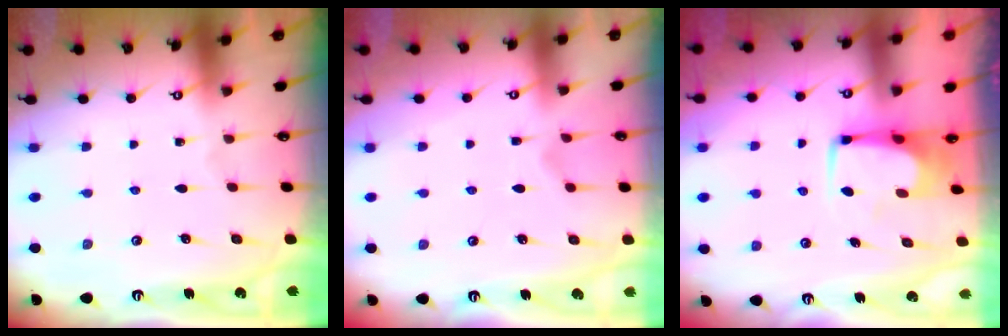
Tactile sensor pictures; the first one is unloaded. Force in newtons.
{"total": 1.3, "press": 0.7, "slide": 1.1}
{"total": 5.3, "press": 5.3, "slide": 0.5}